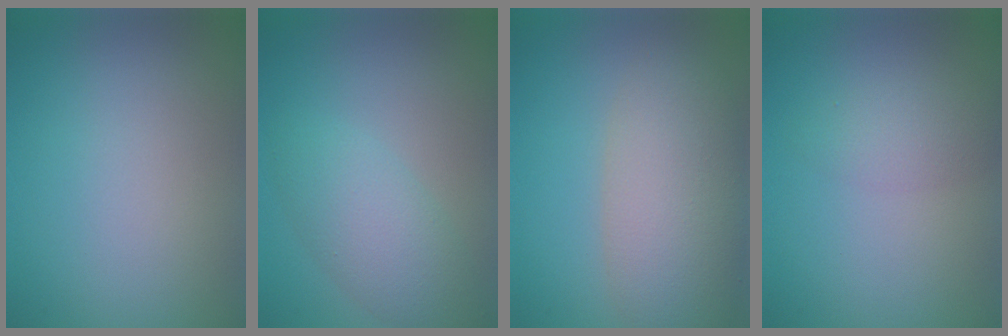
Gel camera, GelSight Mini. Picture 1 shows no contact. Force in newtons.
{"total": 3.9, "press": 3.9, "slide": 0.0}
{"total": 7.0, "press": 7.0, "slide": 0.5}
{"total": 1.8, "press": 1.8, "slide": 0.0}